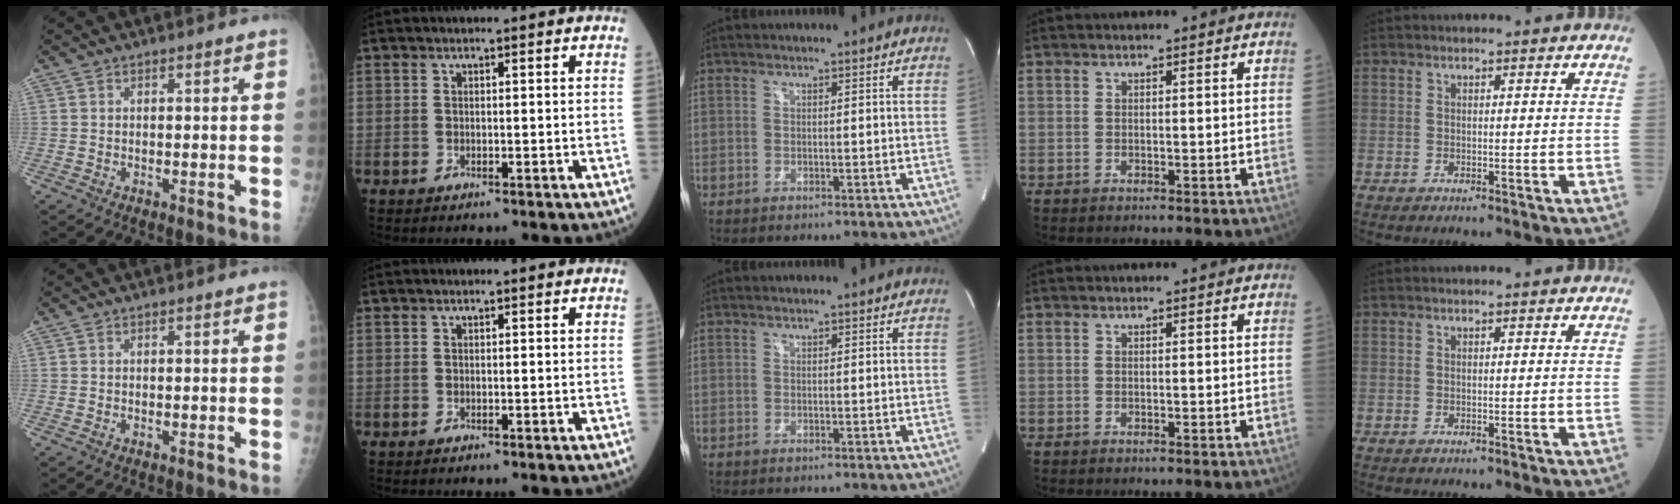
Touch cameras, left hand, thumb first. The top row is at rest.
{}